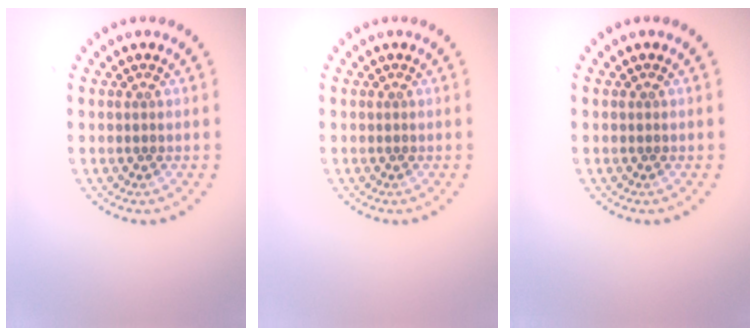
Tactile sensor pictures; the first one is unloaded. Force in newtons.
{"total": 0.0}
{"total": 0.0}